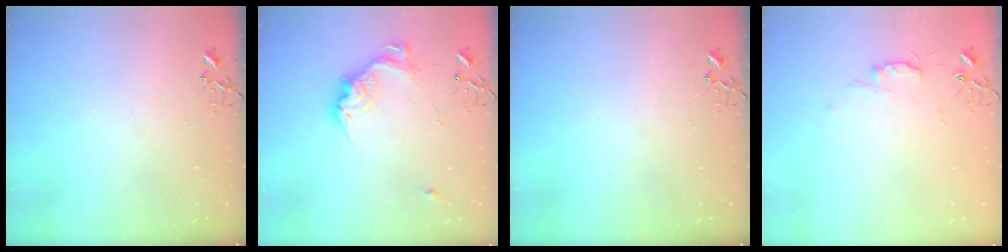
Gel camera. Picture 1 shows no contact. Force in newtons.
{"total": 15.4, "press": 15.4, "slide": 1.0}
{"total": 0.0}
{"total": 5.8, "press": 5.7, "slide": 0.7}